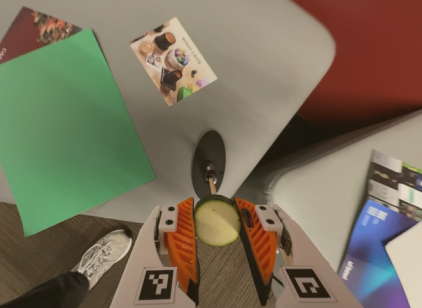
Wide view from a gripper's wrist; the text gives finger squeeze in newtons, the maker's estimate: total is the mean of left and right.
{"total": 11.4, "left": 11.3, "right": 11.4}